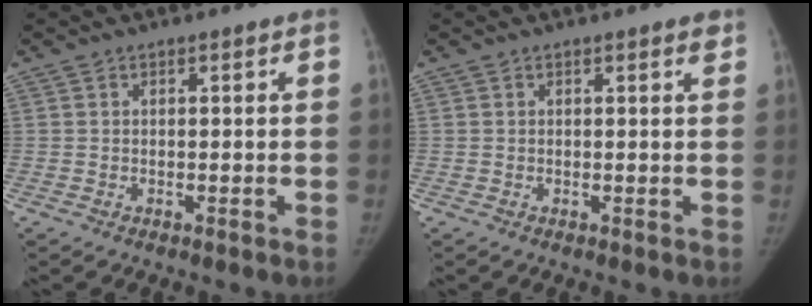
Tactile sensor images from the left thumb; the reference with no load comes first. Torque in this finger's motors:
{"motor_torque": [-0.24, 0.07, 0.29, -0.31, 0.07]}